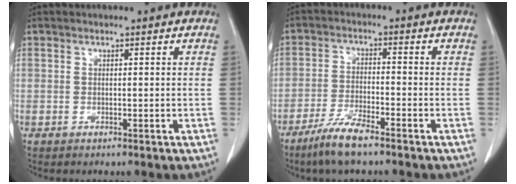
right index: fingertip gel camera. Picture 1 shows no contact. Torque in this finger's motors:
{"motor_torque": [0.64, -0.72, 0.42, 0.13]}